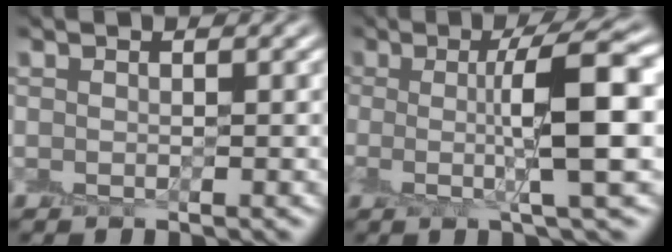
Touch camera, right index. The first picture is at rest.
{"total": 8.1, "force": [0.6, 1.8, 7.8], "torque": [-0.110, 0.005, 0.009]}